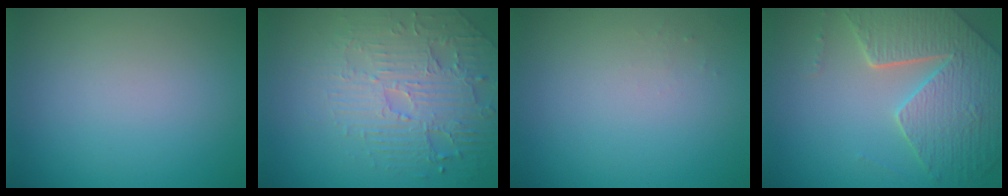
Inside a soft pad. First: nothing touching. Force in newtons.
{"total": 4.4, "press": 4.1, "slide": 1.5}
{"total": 0.5, "press": 0.5, "slide": 0.2}
{"total": 6.9, "press": 5.4, "slide": 4.4}